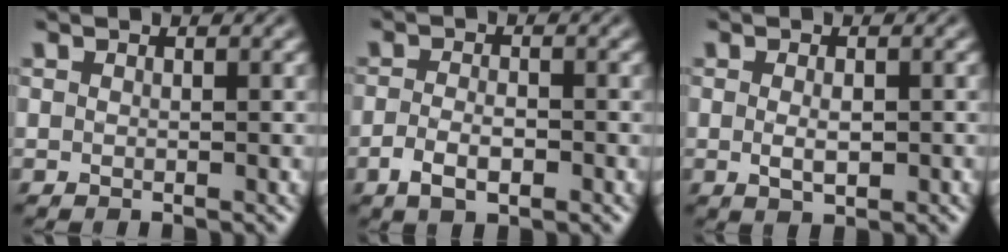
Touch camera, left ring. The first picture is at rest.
{"total": 2.9, "force": [-1.2, 1.3, 2.3], "torque": [-0.046, -0.005, -0.023]}
{"total": 2.0, "force": [-0.2, 0.8, 1.9], "torque": [-0.037, -0.006, -0.002]}